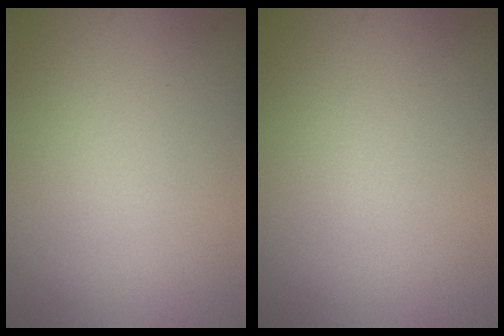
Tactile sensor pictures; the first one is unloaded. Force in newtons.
{"total": 0.0}